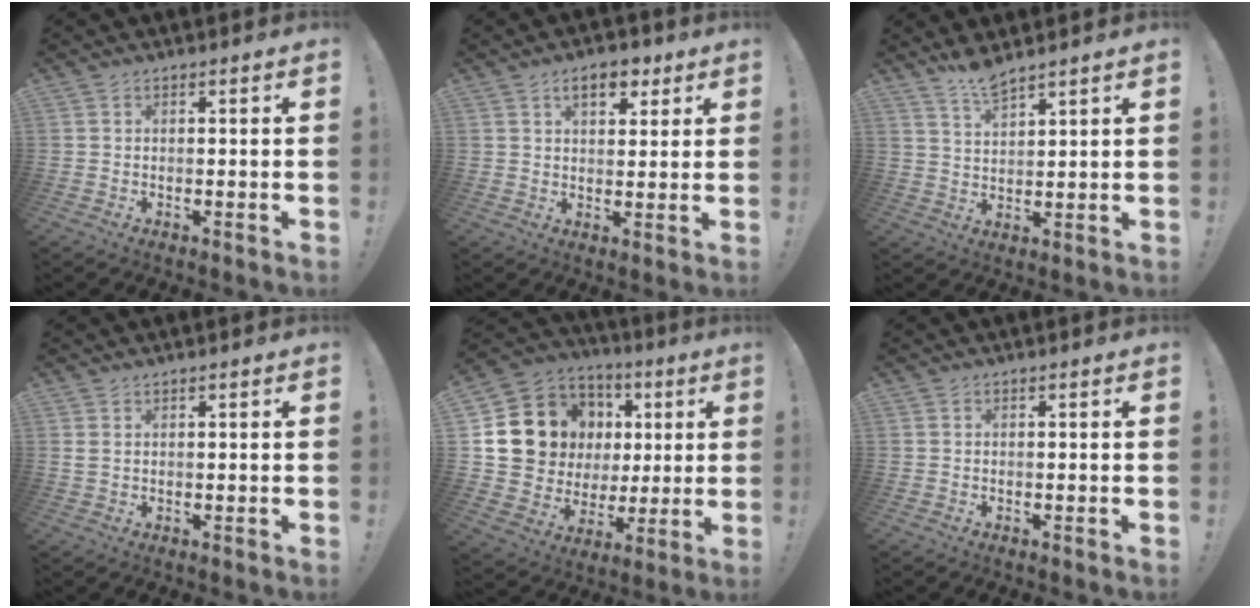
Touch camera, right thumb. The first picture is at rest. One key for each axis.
{"total": 7.6, "fx": 3.9, "fy": 4.2, "fz": 4.9, "tx": -0.061, "ty": -0.007, "tz": 0.067}
{"total": 6.1, "fx": 5.4, "fy": 1.0, "fz": 2.6, "tx": -0.047, "ty": -0.032, "tz": 0.097}
{"total": 1.4, "fx": 0.9, "fy": 0.5, "fz": 0.9, "tx": -0.011, "ty": -0.003, "tz": 0.016}
{"total": 14.9, "fx": 4.6, "fy": 13.0, "fz": 5.6, "tx": -0.081, "ty": -0.029, "tz": 0.119}
{"total": 0.0}